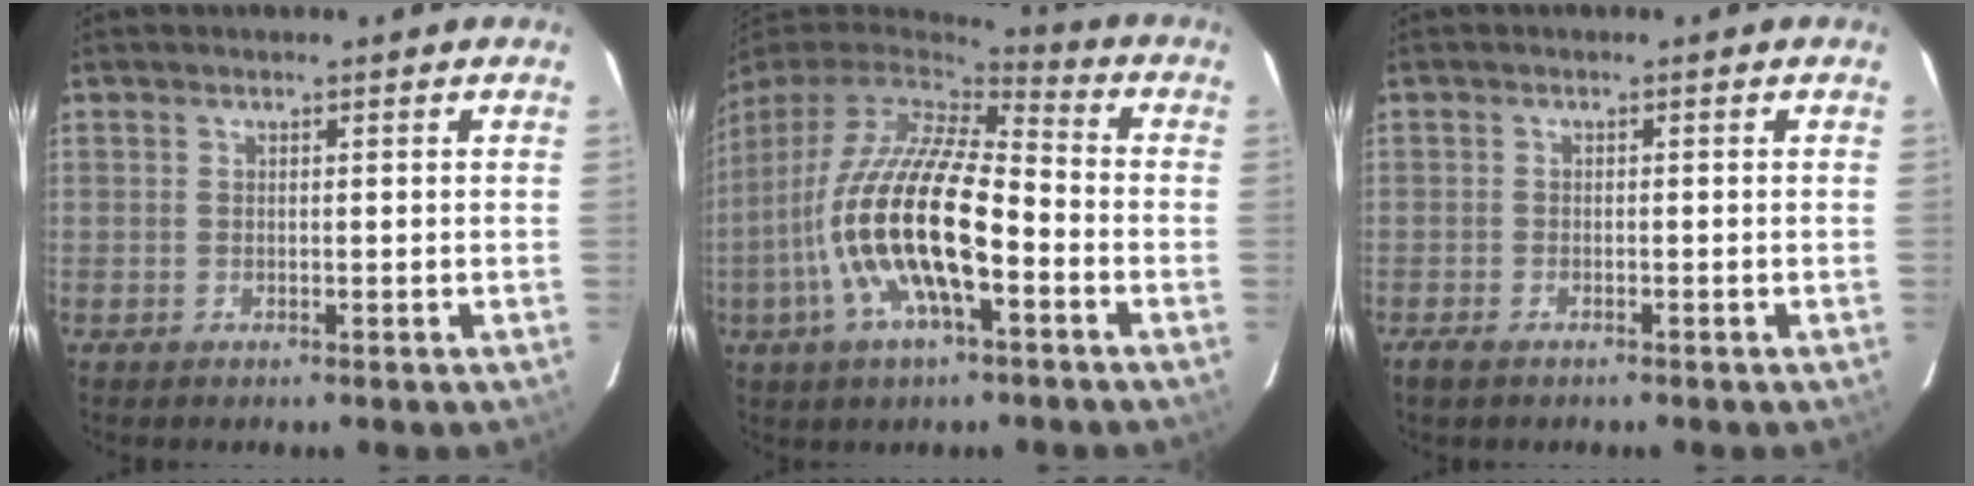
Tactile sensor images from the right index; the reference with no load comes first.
{"total": 19.7, "force": [-6.2, 6.4, 17.6], "torque": [-0.338, -0.027, -0.119]}
{"total": 2.4, "force": [-1.8, 1.0, 1.2], "torque": [-0.032, -0.004, -0.036]}